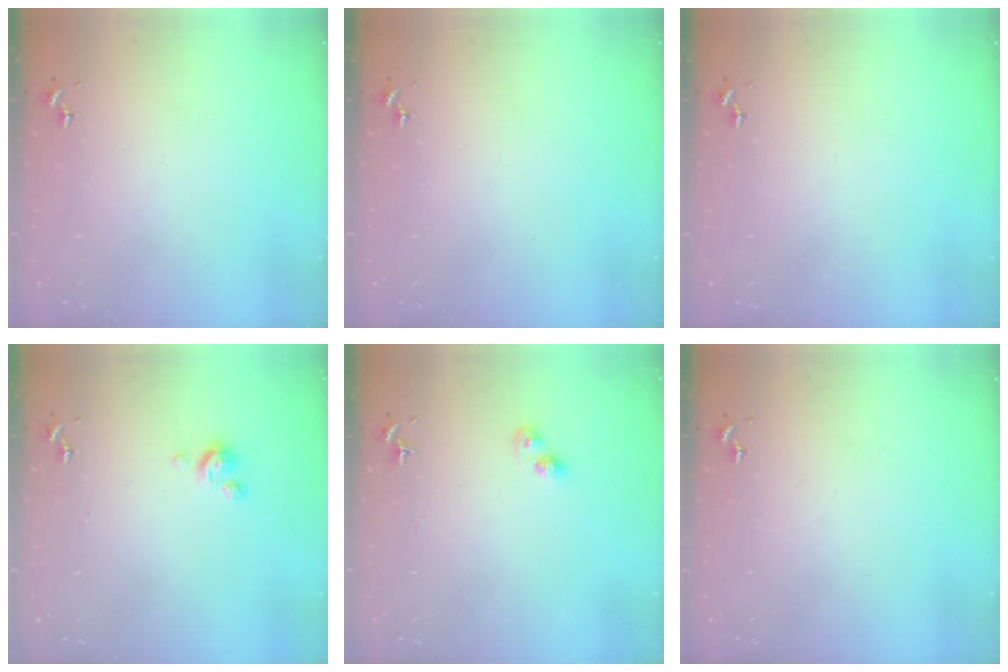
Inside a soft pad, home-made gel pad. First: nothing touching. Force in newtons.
{"total": 0.0}
{"total": 0.0}
{"total": 3.0, "press": 3.0, "slide": 0.3}
{"total": 3.4, "press": 3.3, "slide": 0.6}
{"total": 0.0}